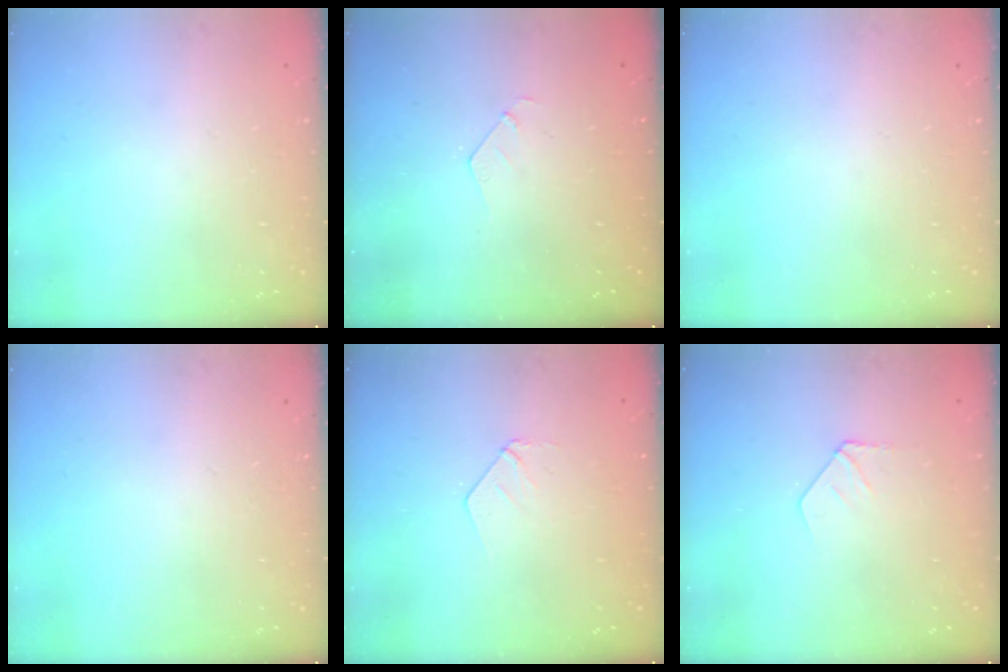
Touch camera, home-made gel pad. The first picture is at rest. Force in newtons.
{"total": 2.8, "press": 2.8, "slide": 0.1}
{"total": 0.0}
{"total": 0.0}
{"total": 3.8, "press": 3.8, "slide": 0.3}
{"total": 4.1, "press": 4.1, "slide": 0.3}